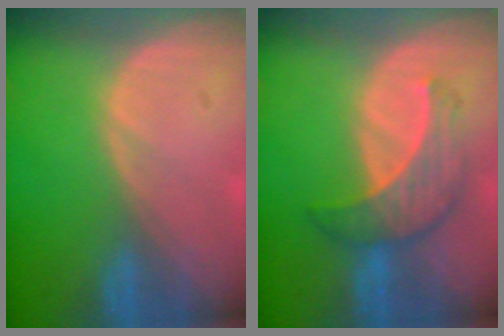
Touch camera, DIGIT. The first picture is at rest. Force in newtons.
{"total": 5.8, "press": 5.8, "slide": 0.6}